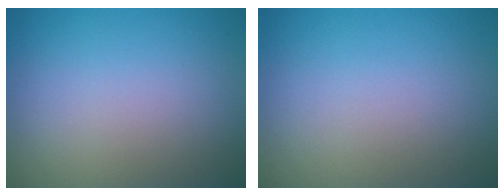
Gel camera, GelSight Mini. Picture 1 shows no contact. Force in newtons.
{"total": 0.0}